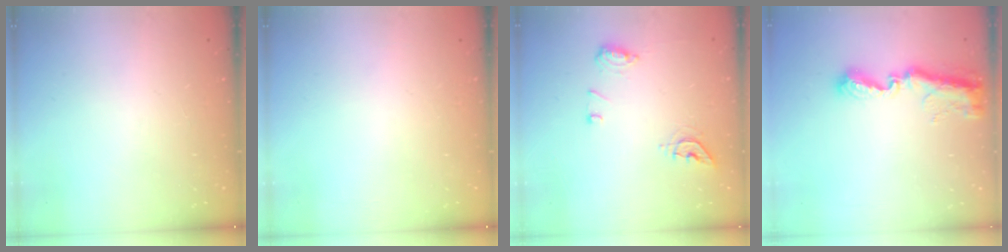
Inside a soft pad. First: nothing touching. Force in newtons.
{"total": 0.0}
{"total": 9.0, "press": 8.9, "slide": 0.9}
{"total": 9.9, "press": 9.9, "slide": 0.7}